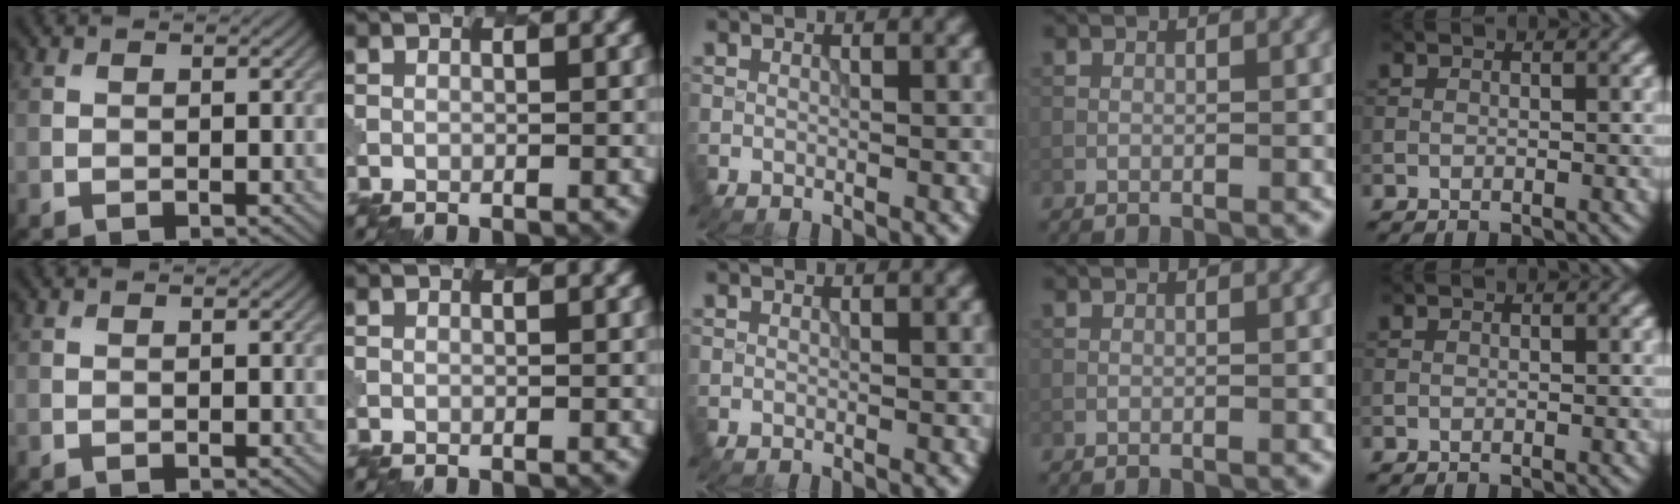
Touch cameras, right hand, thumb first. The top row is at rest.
{}